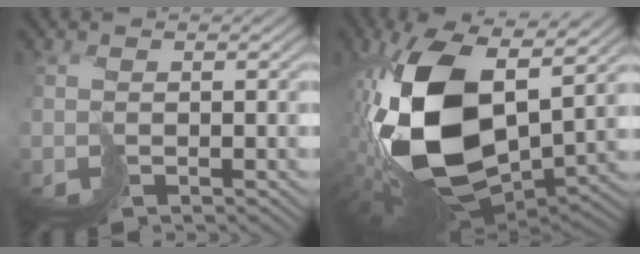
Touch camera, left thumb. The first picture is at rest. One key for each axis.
{"total": 16.8, "fx": 2.3, "fy": 10.3, "fz": 13.1, "tx": -0.300, "ty": -0.020, "tz": 0.043}